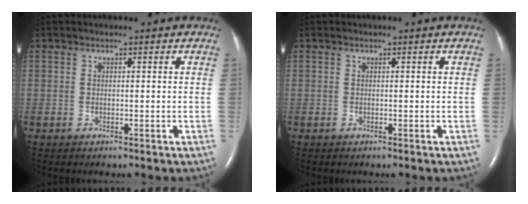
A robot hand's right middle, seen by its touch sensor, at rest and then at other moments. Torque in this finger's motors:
{"motor_torque": [-0.04, 0.12, 0.02, 0.00]}